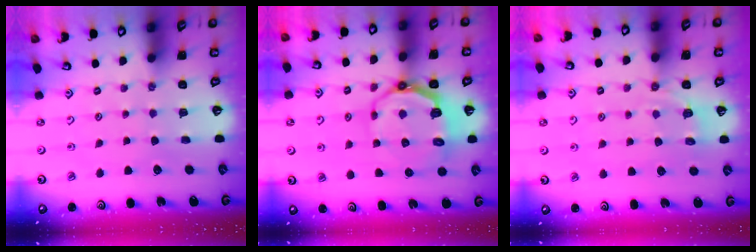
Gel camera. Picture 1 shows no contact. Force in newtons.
{"total": 8.6, "press": 7.5, "slide": 4.2}
{"total": 4.2, "press": 3.6, "slide": 2.2}